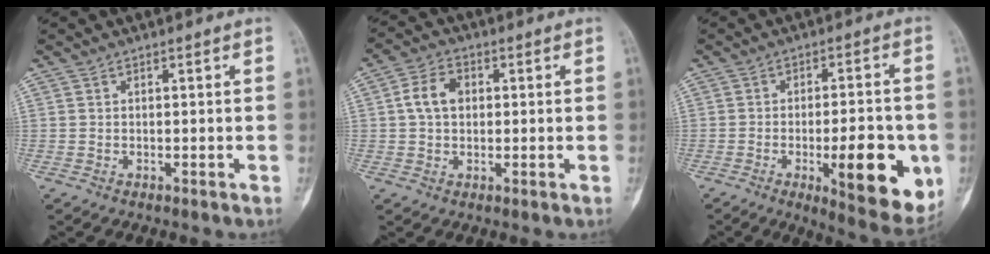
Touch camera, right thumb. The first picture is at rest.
{"total": 6.2, "force": [0.9, 4.4, 4.3], "torque": [-0.077, 0.013, 0.010]}
{"total": 16.3, "force": [-4.4, 5.3, 14.8], "torque": [-0.179, -0.002, -0.052]}